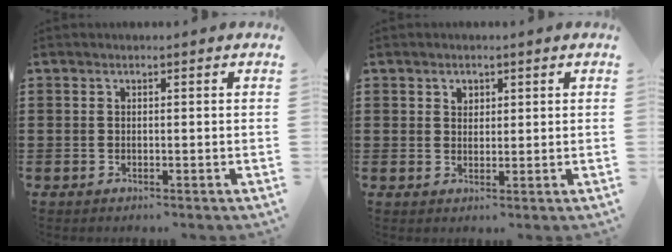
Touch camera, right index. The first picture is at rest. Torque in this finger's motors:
{"motor_torque": [0.05, -0.04, 0.02, 0.03]}